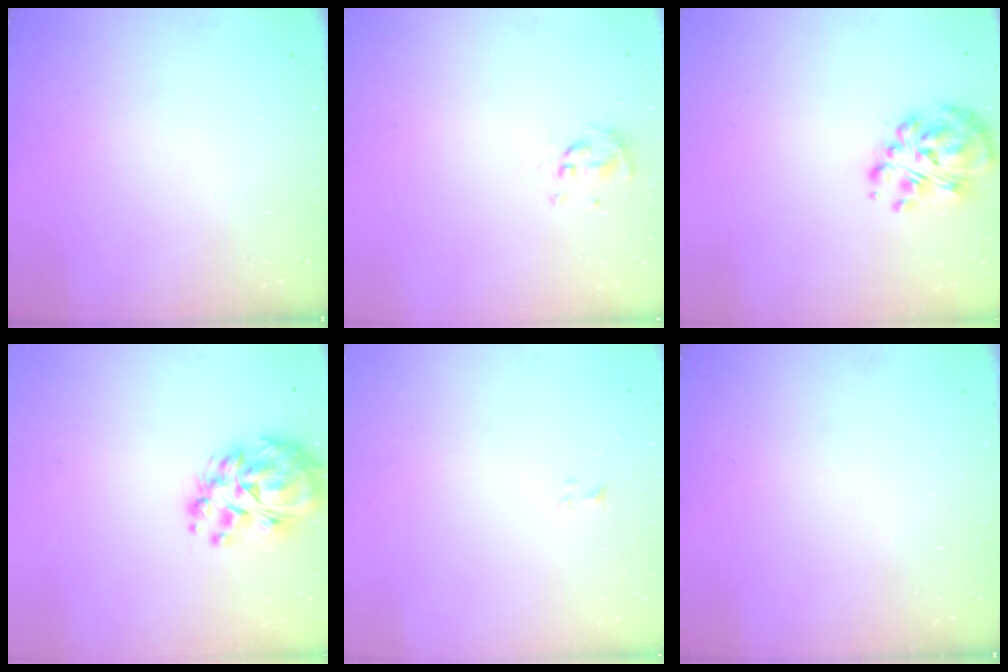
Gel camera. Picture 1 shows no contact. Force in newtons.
{"total": 0.6, "press": 0.5, "slide": 0.1}
{"total": 9.5, "press": 9.2, "slide": 2.6}
{"total": 14.5, "press": 13.7, "slide": 4.7}
{"total": 1.1, "press": 0.9, "slide": 0.6}
{"total": 0.0}